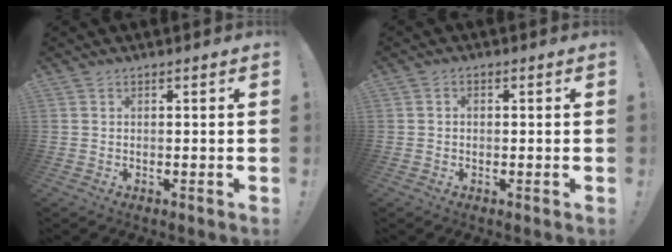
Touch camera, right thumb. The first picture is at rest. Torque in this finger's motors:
{"motor_torque": [-0.22, 0.23, -0.03, -0.16, 0.08]}